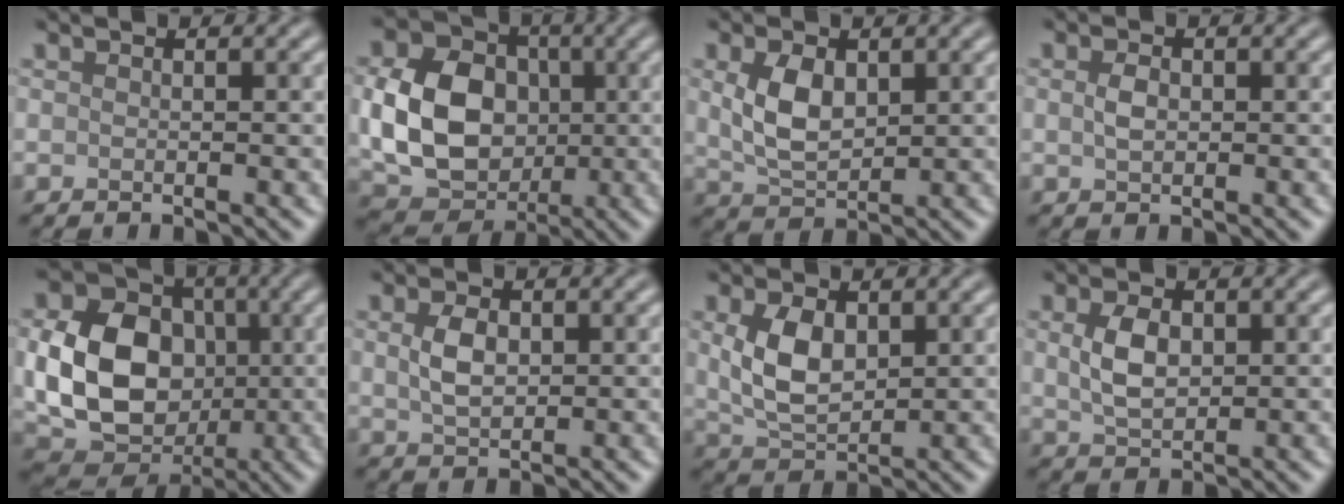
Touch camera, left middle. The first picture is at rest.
{"total": 9.5, "force": [0.0, 7.4, 5.9], "torque": [-0.128, -0.005, 0.001]}
{"total": 4.3, "force": [1.0, 2.7, 3.2], "torque": [-0.078, 0.001, 0.025]}
{"total": 1.6, "force": [0.2, 1.1, 1.2], "torque": [-0.027, 0.001, 0.003]}
{"total": 10.6, "force": [-0.3, 8.3, 6.7], "torque": [-0.145, -0.009, -0.001]}
{"total": 3.0, "force": [0.5, 1.9, 2.2], "torque": [-0.051, 0.001, 0.012]}
{"total": 4.9, "force": [1.0, 3.0, 3.7], "torque": [-0.087, 0.001, 0.025]}
{"total": 3.5, "force": [0.6, 2.3, 2.6], "torque": [-0.062, 0.002, 0.016]}